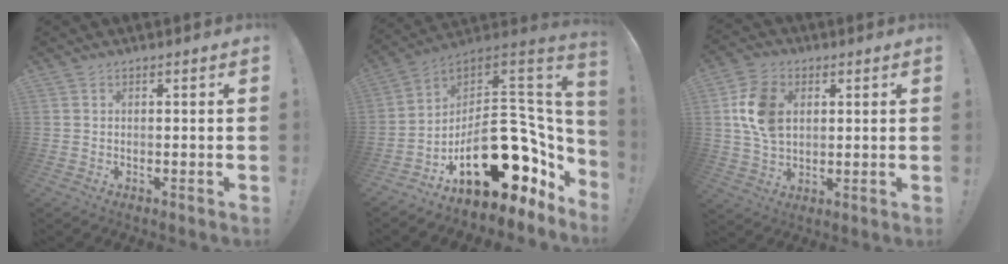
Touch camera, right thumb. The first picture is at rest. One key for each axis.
{"total": 26.5, "fx": -7.9, "fy": 15.6, "fz": 20.0, "tx": -0.278, "ty": 0.020, "tz": -0.090}
{"total": 13.1, "fx": 2.8, "fy": 9.5, "fz": 8.6, "tx": -0.159, "ty": 0.004, "tz": 0.054}